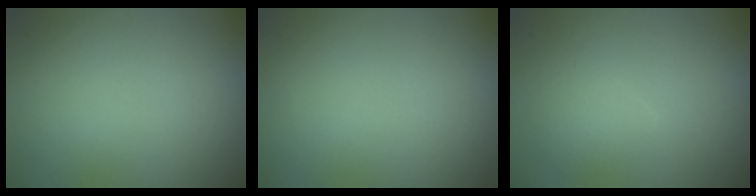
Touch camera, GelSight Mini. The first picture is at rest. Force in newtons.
{"total": 0.0}
{"total": 1.9, "press": 1.9, "slide": 0.1}